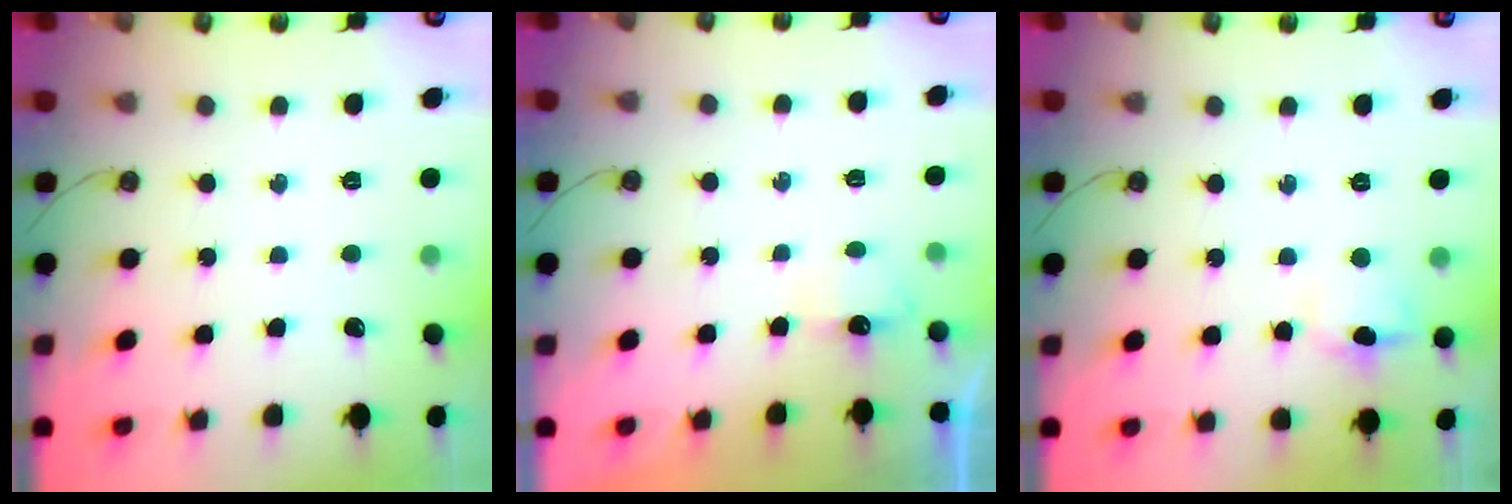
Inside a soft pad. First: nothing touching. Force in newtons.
{"total": 2.9, "press": 2.9, "slide": 0.3}
{"total": 5.6, "press": 5.3, "slide": 1.6}